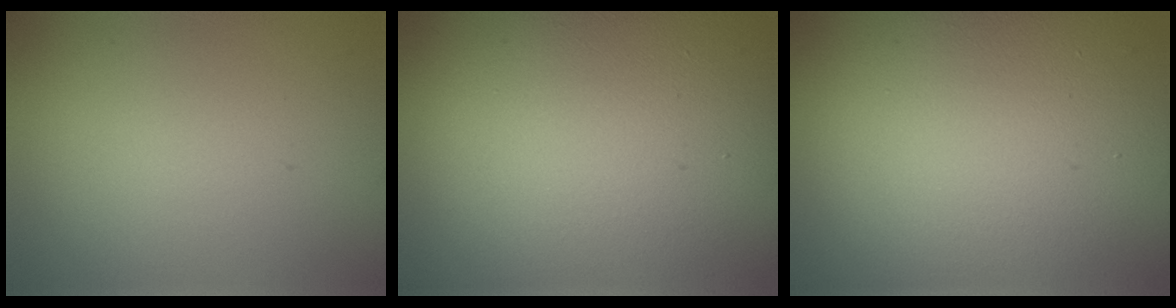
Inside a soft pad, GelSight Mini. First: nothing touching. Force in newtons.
{"total": 23.9, "press": 23.9, "slide": 1.2}
{"total": 22.3, "press": 22.3, "slide": 1.1}